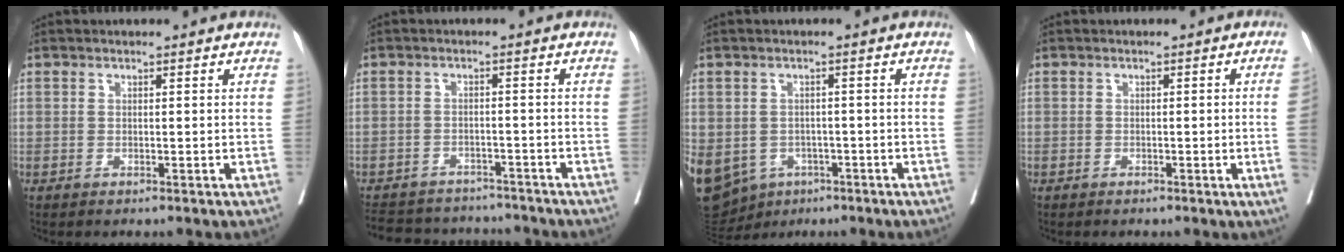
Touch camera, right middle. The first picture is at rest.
{"total": 13.0, "force": [-11.8, 4.5, 3.1], "torque": [-0.068, 0.009, -0.154]}
{"total": 27.2, "force": [-11.0, 22.0, 11.6], "torque": [-0.412, -0.019, -0.152]}
{"total": 3.1, "force": [-0.7, -1.1, 2.8], "torque": [-0.041, -0.004, -0.009]}